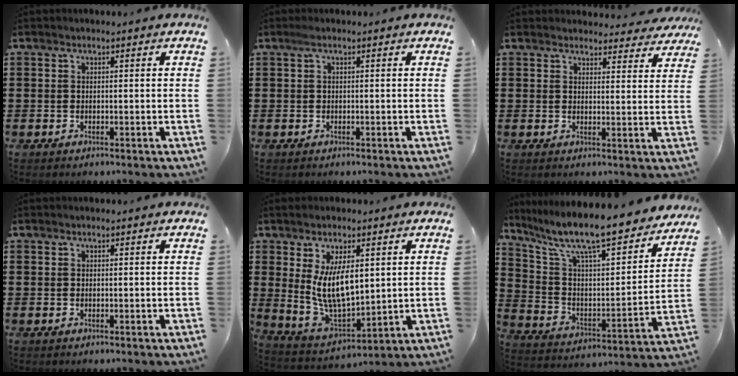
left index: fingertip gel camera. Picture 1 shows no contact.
{"total": 0.7, "force": [-0.1, 0.1, 0.7], "torque": [-0.013, -0.002, -0.001]}
{"total": 3.3, "force": [3.2, 0.8, 0.5], "torque": [-0.005, -0.016, 0.056]}
{"total": 0.0}
{"total": 9.4, "force": [2.4, 4.5, 7.9], "torque": [-0.167, -0.003, 0.040]}
{"total": 11.1, "force": [9.3, 1.4, 5.8], "torque": [-0.145, -0.073, 0.152]}